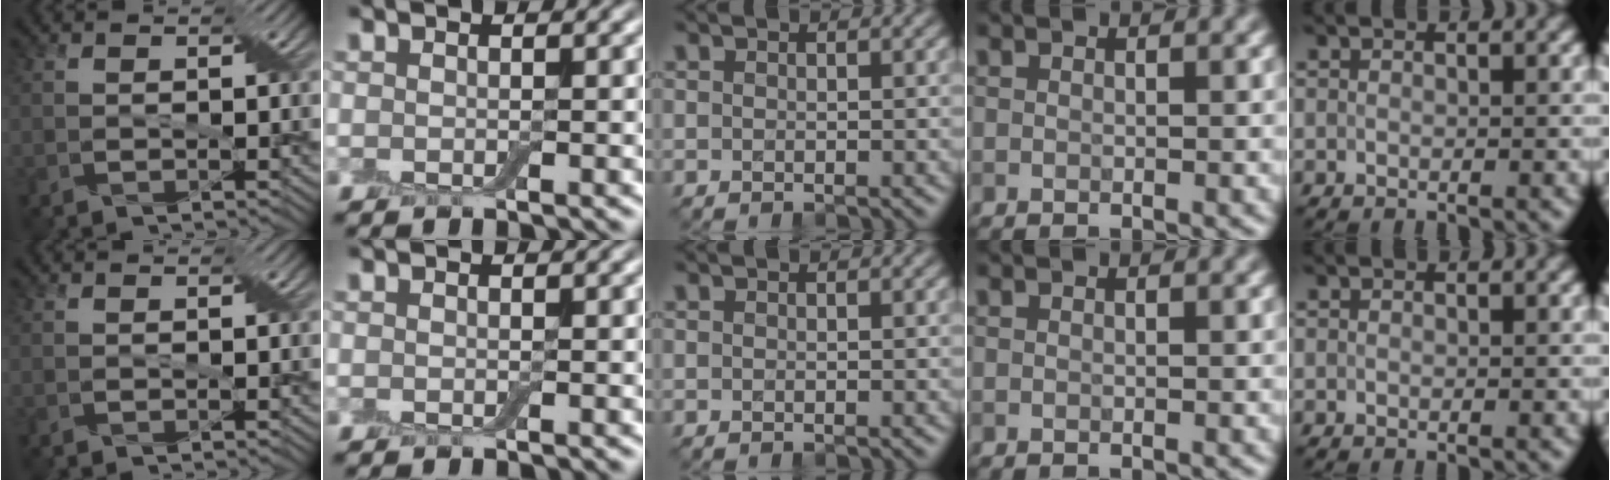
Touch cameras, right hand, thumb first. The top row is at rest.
{}